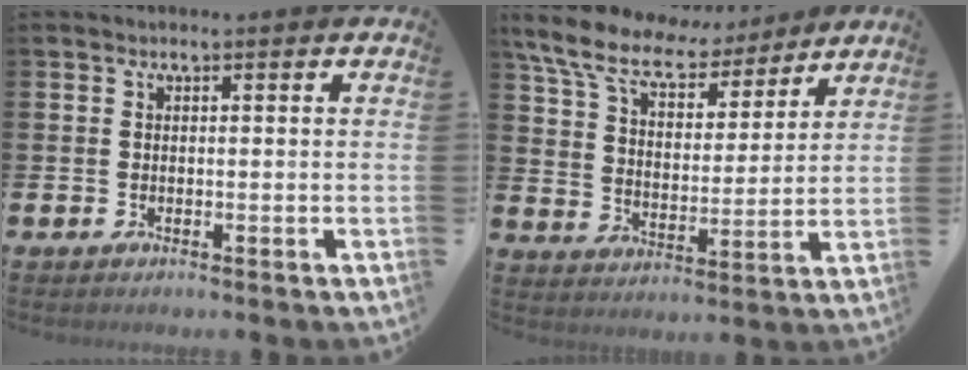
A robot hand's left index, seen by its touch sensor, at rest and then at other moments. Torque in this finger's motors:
{"motor_torque": [2.14, 0.00, 0.60, 0.21]}